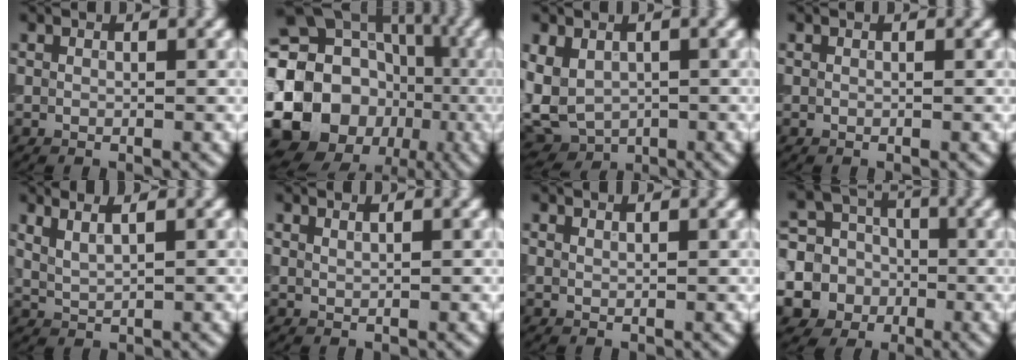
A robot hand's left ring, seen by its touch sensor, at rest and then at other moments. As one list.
[{"total": 19.1, "force": [-2.9, 16.8, 8.6], "torque": [-0.155, 0.007, -0.087]}, {"total": 5.6, "force": [-0.9, 4.4, 3.3], "torque": [-0.072, -0.011, -0.011]}, {"total": 0.0}, {"total": 2.5, "force": [1.8, 0.7, 1.6], "torque": [-0.024, 0.007, 0.034]}, {"total": 1.1, "force": [0.8, 0.4, 0.6], "torque": [-0.001, -0.002, 0.006]}, {"total": 0.6, "force": [0.5, 0.1, 0.2], "torque": [0.000, -0.001, 0.009]}, {"total": 14.5, "force": [-4.3, 13.5, 3.1], "torque": [-0.106, -0.014, -0.094]}]